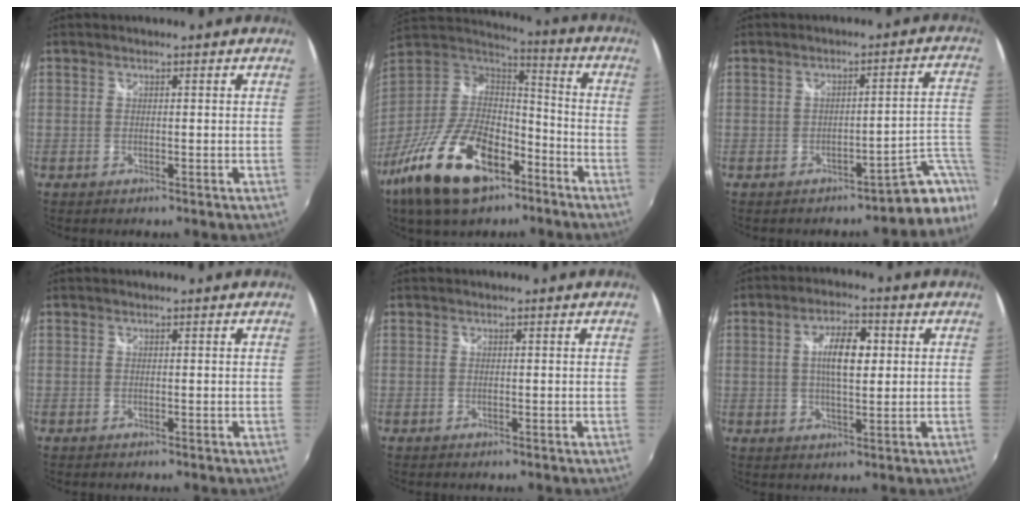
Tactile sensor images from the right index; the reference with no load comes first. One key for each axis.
{"total": 24.8, "fx": -14.0, "fy": 12.6, "fz": 16.2, "tx": -0.338, "ty": -0.021, "tz": -0.241}
{"total": 5.9, "fx": -3.4, "fy": 1.1, "fz": 4.7, "tx": -0.037, "ty": 0.010, "tz": -0.047}
{"total": 0.0}
{"total": 0.0}
{"total": 7.5, "fx": 1.3, "fy": 2.8, "fz": 6.8, "tx": -0.121, "ty": 0.013, "tz": 0.025}